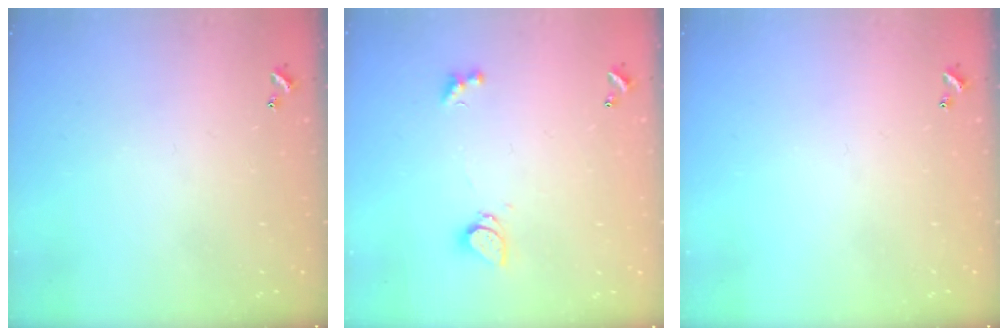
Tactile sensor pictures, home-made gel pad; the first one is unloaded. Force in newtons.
{"total": 1.4, "press": 1.3, "slide": 0.4}
{"total": 0.0}